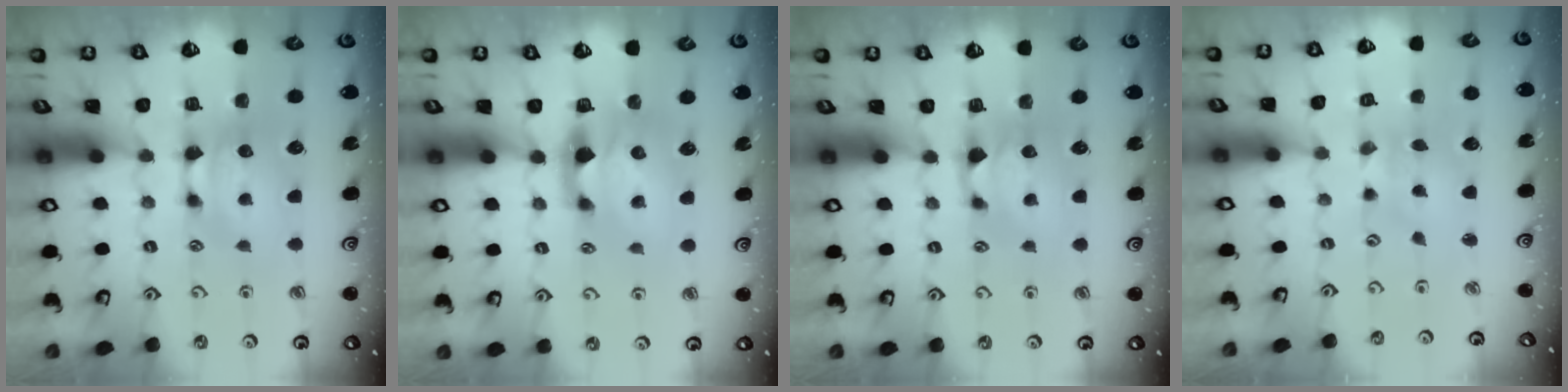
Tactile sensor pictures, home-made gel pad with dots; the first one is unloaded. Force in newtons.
{"total": 2.2, "press": 1.7, "slide": 1.4}
{"total": 1.1, "press": 0.8, "slide": 0.7}
{"total": 3.5, "press": 3.3, "slide": 0.9}